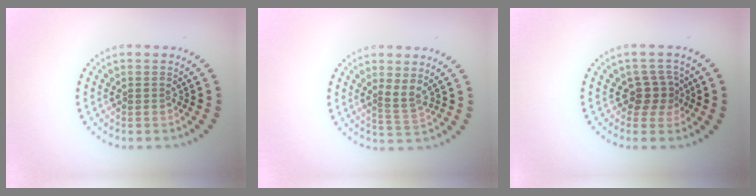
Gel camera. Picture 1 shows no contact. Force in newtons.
{"total": 1.7, "press": 1.2, "slide": 1.3}
{"total": 2.3, "press": 1.9, "slide": 1.3}